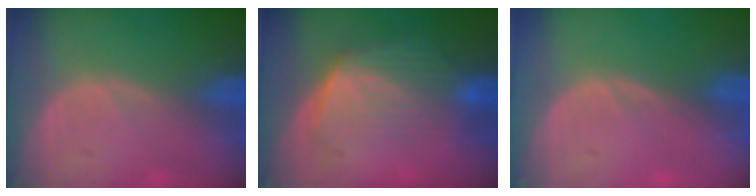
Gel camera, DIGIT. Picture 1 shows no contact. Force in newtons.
{"total": 6.5, "press": 6.1, "slide": 2.1}
{"total": 0.0}